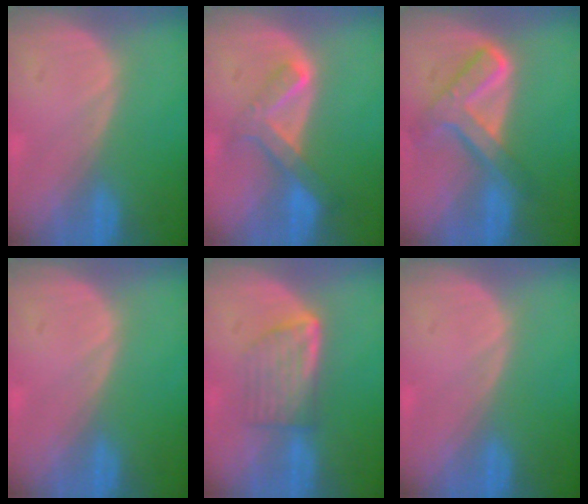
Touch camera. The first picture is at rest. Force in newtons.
{"total": 6.8, "press": 5.8, "slide": 3.5}
{"total": 7.8, "press": 6.7, "slide": 4.1}
{"total": 0.0}
{"total": 5.9, "press": 5.5, "slide": 2.2}
{"total": 0.0}